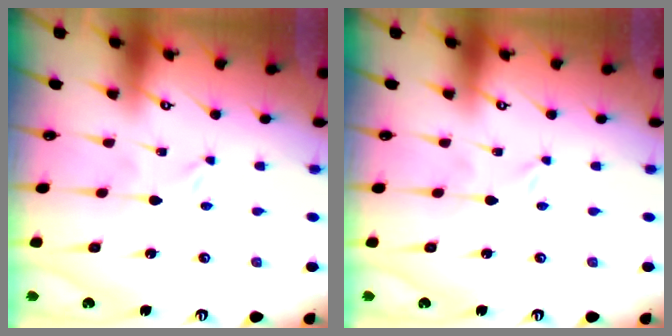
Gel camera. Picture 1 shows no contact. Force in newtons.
{"total": 0.0}